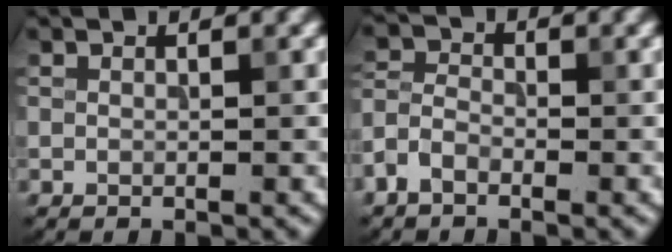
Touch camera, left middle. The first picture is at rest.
{"total": 2.6, "force": [-1.7, 1.5, 1.4], "torque": [-0.030, 0.006, -0.047]}